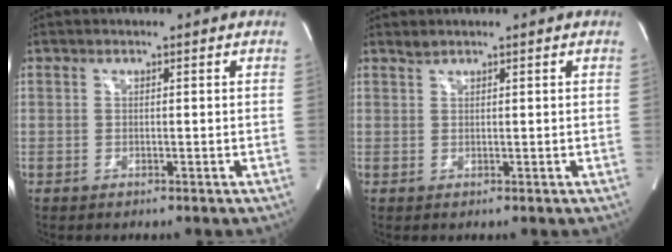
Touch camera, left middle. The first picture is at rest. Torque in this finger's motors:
{"motor_torque": [0.10, 0.04, -0.13, 0.00]}